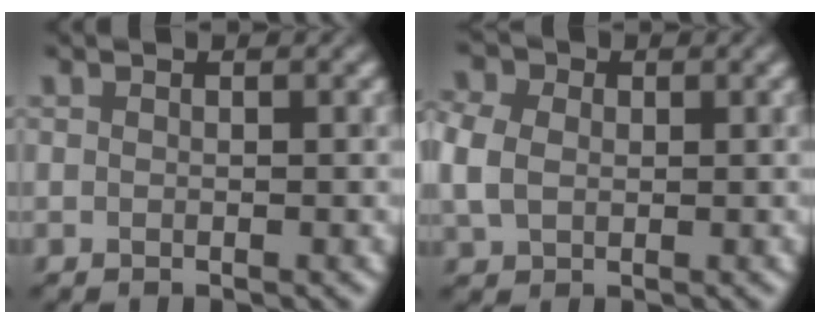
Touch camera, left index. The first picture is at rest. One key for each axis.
{"total": 4.7, "fx": 0.8, "fy": 3.9, "fz": 2.6, "tx": -0.090, "ty": 0.020, "tz": 0.019}